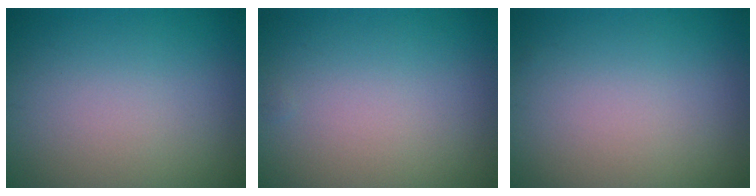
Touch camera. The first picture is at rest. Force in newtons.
{"total": 0.0}
{"total": 0.0}